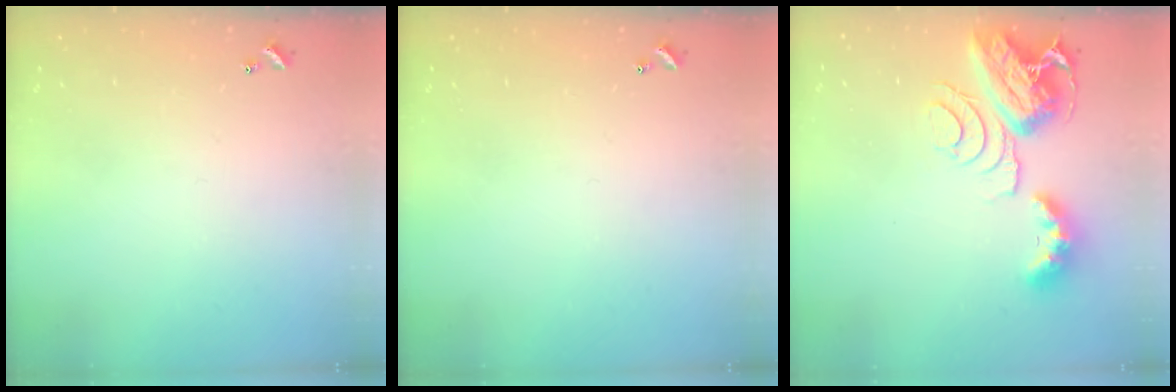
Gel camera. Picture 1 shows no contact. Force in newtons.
{"total": 0.0}
{"total": 11.2, "press": 11.1, "slide": 1.4}